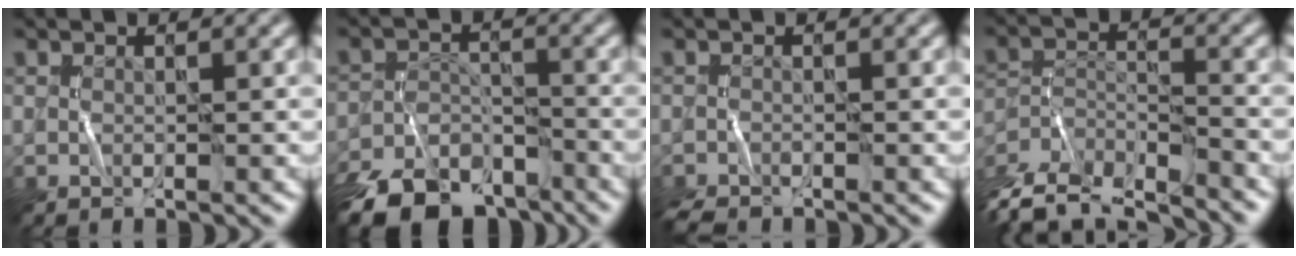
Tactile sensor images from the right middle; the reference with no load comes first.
{"total": 9.0, "force": [-7.2, 4.2, 3.6], "torque": [-0.069, -0.009, -0.128]}
{"total": 1.5, "force": [-1.5, 0.2, 0.3], "torque": [-0.013, -0.001, -0.030]}
{"total": 9.3, "force": [-8.6, 2.6, 2.6], "torque": [-0.054, -0.007, -0.142]}